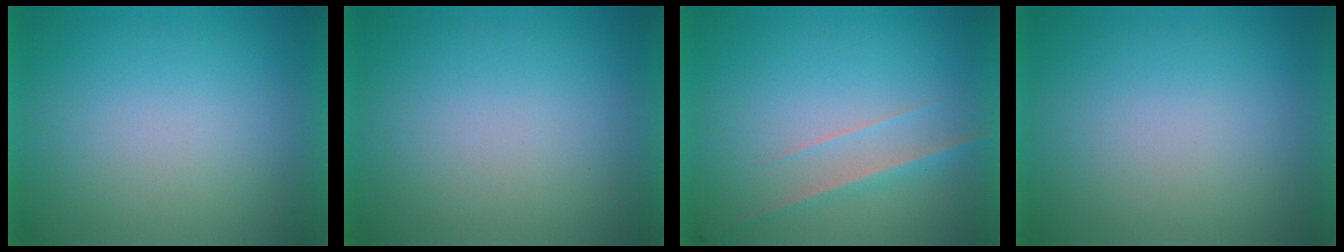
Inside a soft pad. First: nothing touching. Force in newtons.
{"total": 0.0}
{"total": 2.9}
{"total": 0.0}